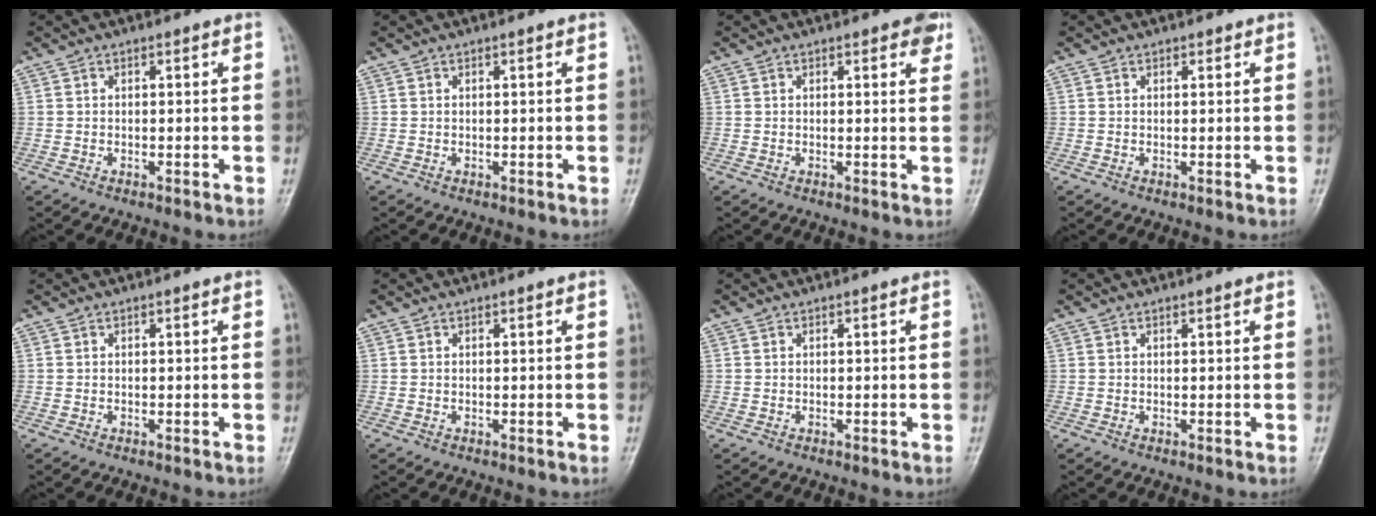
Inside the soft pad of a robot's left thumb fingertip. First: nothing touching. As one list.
[{"total": 0.0}, {"total": 3.1, "force": [1.8, 1.2, 2.2], "torque": [-0.016, -0.004, 0.016]}, {"total": 0.6, "force": [0.5, 0.3, 0.2], "torque": [-0.001, -0.003, 0.005]}, {"total": 0.0}, {"total": 0.0}, {"total": 0.0}, {"total": 0.6, "force": [0.5, 0.0, 0.3], "torque": [-0.007, -0.001, 0.009]}]